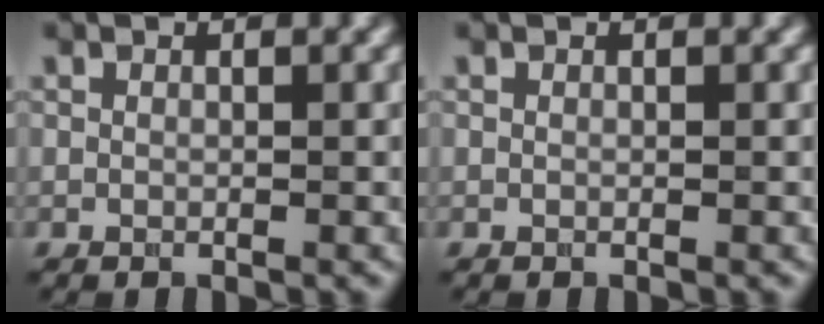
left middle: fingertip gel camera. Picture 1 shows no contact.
{"total": 0.0}